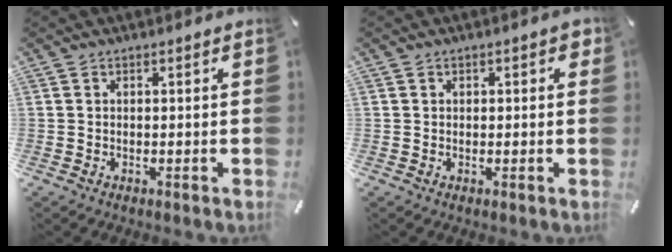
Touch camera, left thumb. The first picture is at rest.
{"total": 1.1, "force": [0.4, 0.9, 0.6], "torque": [-0.003, 0.003, 0.004]}